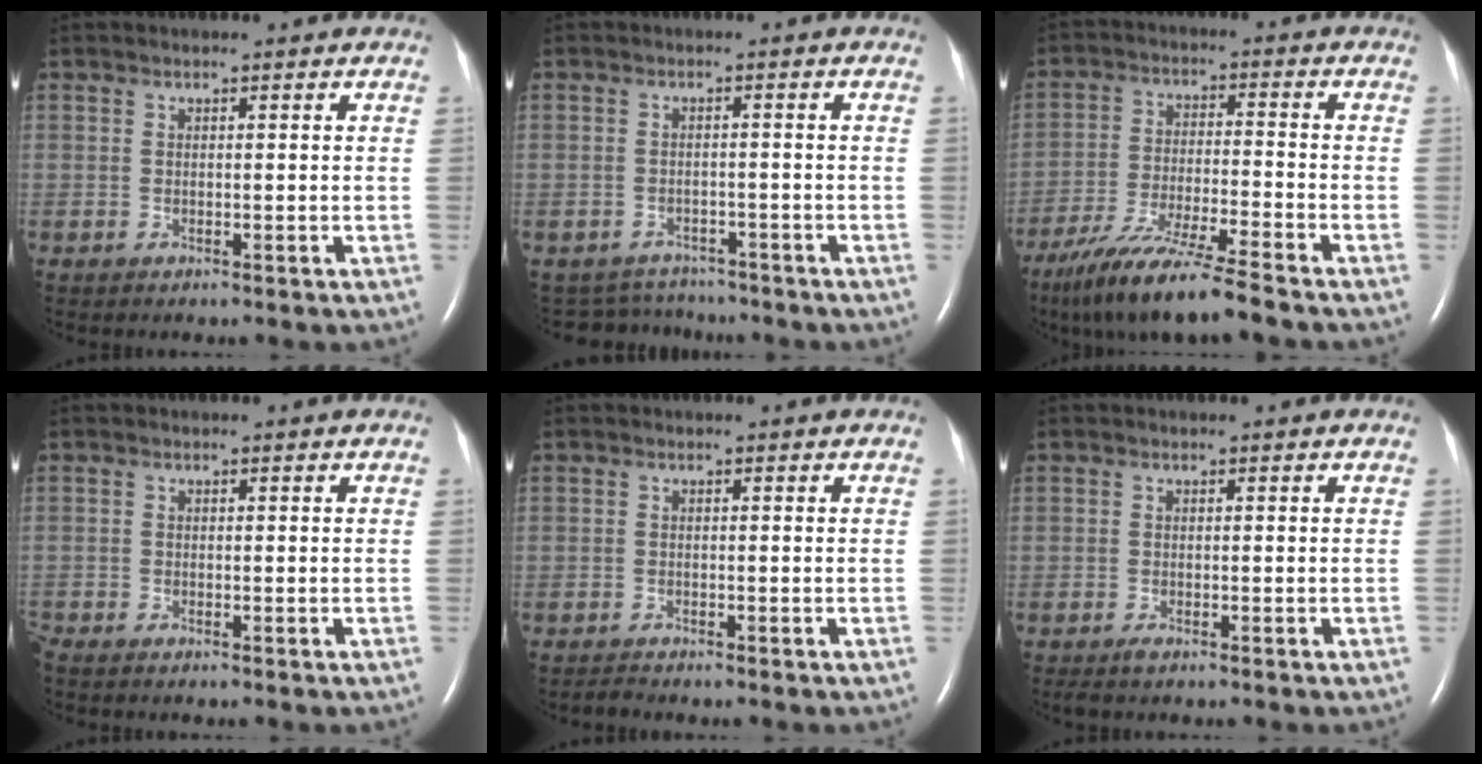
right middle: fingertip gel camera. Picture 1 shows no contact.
{"total": 5.4, "force": [-5.1, 1.6, -0.7], "torque": [0.002, 0.013, -0.070]}
{"total": 12.3, "force": [-9.9, -0.7, 7.2], "torque": [-0.128, -0.034, -0.172]}
{"total": 0.8, "force": [-0.8, 0.0, 0.3], "torque": [-0.013, -0.004, -0.016]}
{"total": 0.7, "force": [-0.7, -0.1, -0.1], "torque": [-0.007, -0.005, -0.013]}
{"total": 0.9, "force": [-0.7, 0.0, 0.6], "torque": [-0.020, -0.005, -0.014]}